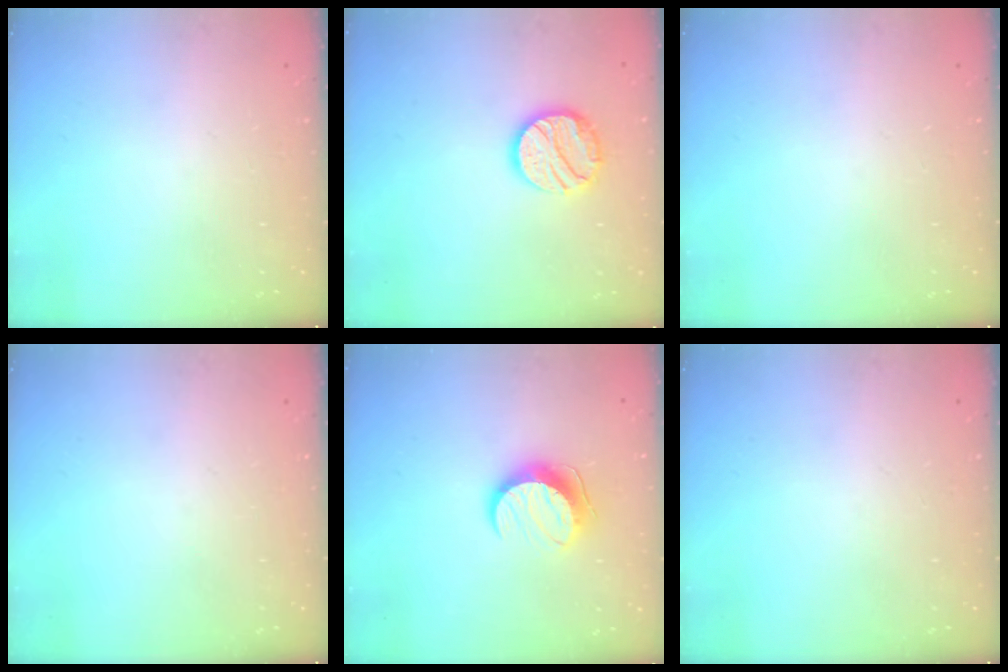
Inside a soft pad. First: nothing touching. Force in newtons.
{"total": 13.7, "press": 13.6, "slide": 1.0}
{"total": 0.0}
{"total": 0.0}
{"total": 10.1, "press": 10.1, "slide": 0.4}
{"total": 0.0}